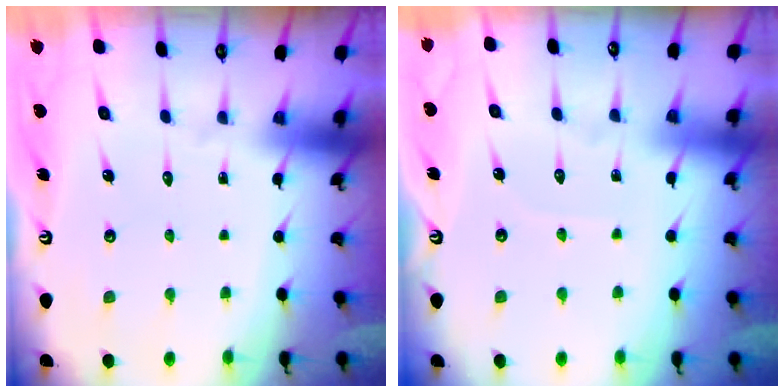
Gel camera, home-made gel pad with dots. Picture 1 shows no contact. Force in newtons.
{"total": 2.3, "press": 2.3, "slide": 0.4}